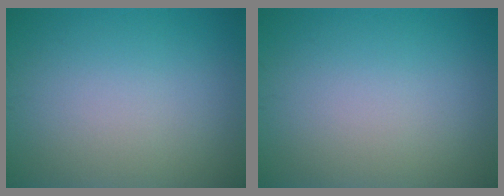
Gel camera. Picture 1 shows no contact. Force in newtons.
{"total": 0.0}